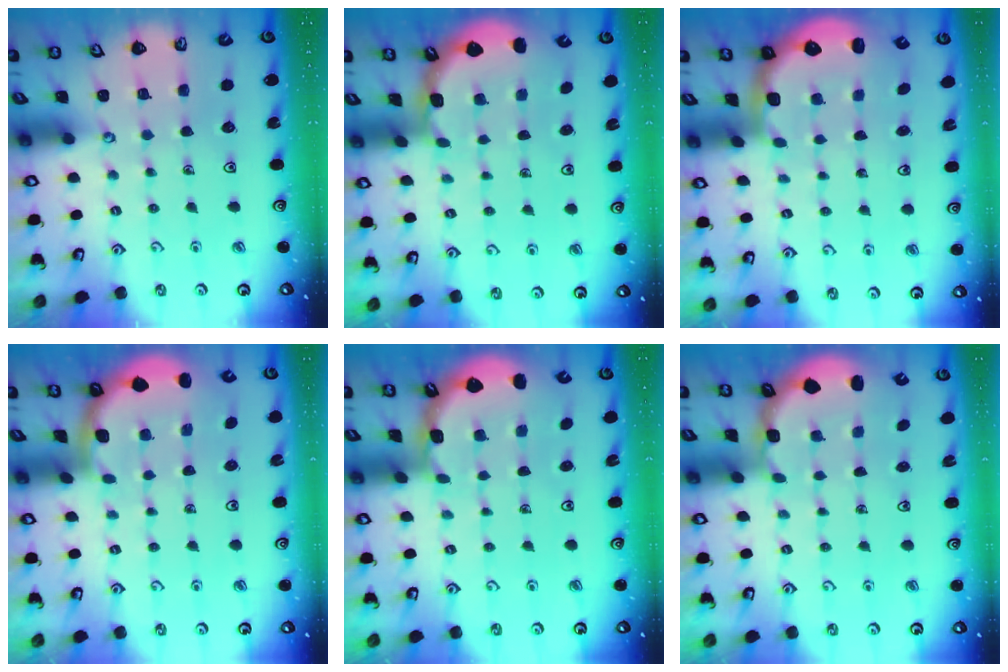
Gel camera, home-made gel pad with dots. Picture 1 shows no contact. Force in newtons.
{"total": 1.9, "press": 1.9, "slide": 0.2}
{"total": 3.0, "press": 2.1, "slide": 2.1}
{"total": 1.5, "press": 1.5, "slide": 0.0}
{"total": 1.9, "press": 1.9, "slide": 0.2}
{"total": 2.7, "press": 2.1, "slide": 1.7}